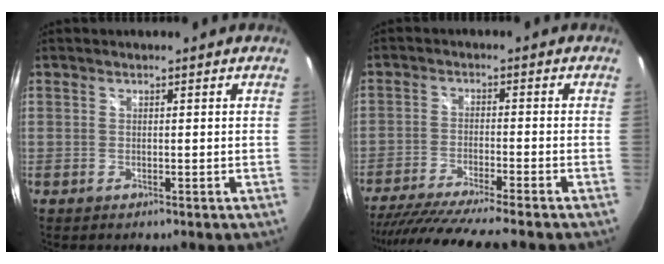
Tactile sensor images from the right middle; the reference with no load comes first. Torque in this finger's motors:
{"motor_torque": [1.07, -1.07, 0.22, 0.08]}